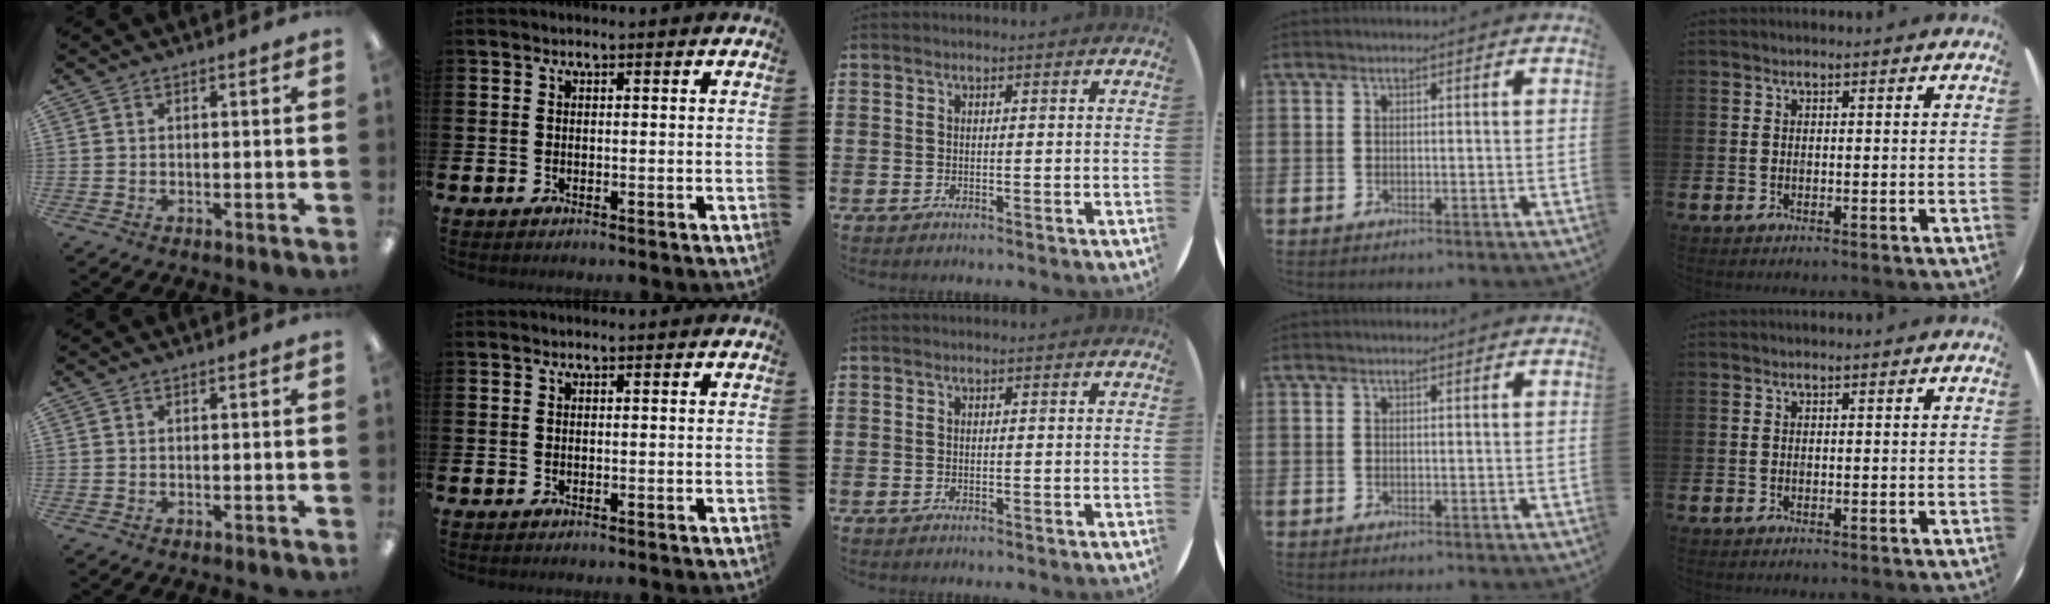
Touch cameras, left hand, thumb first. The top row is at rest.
{}